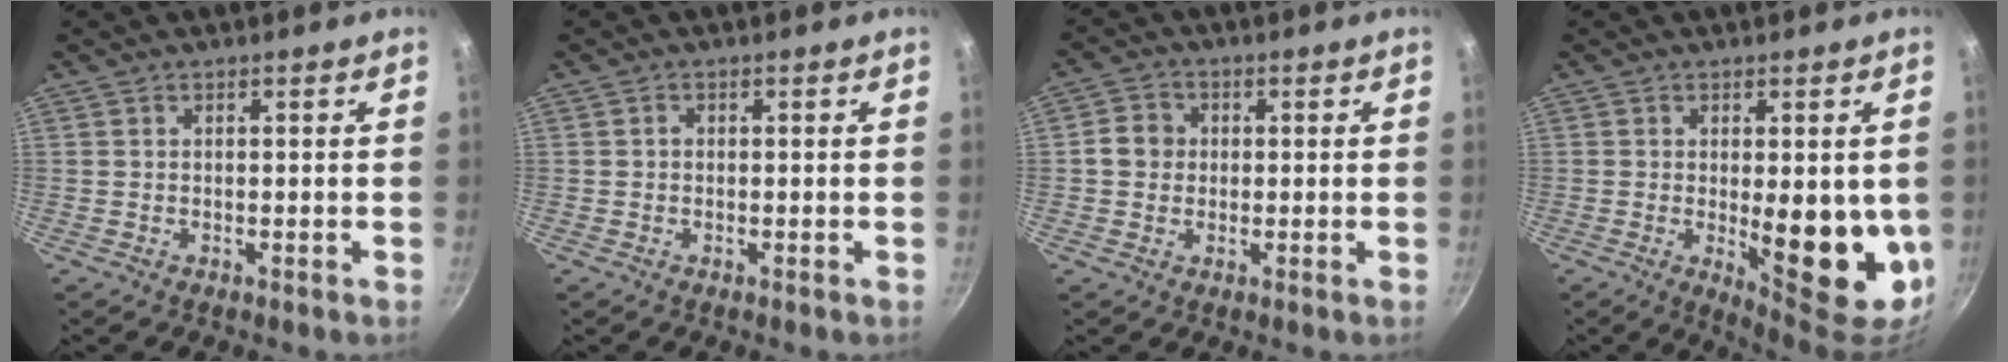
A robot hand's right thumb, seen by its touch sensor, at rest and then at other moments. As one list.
[{"total": 0.7, "force": [-0.1, 0.6, 0.3], "torque": [-0.004, 0.004, -0.002]}, {"total": 4.5, "force": [0.1, 4.1, 1.7], "torque": [-0.010, 0.008, -0.009]}, {"total": 14.1, "force": [-1.2, 5.5, 13.0], "torque": [-0.146, -0.019, -0.002]}]